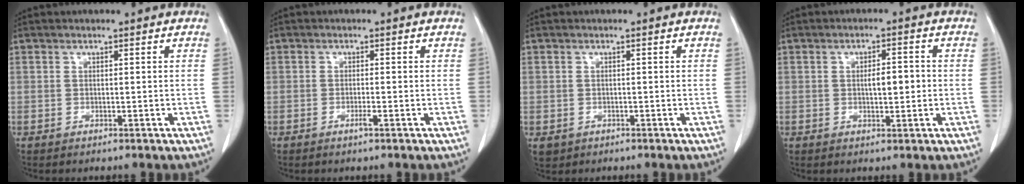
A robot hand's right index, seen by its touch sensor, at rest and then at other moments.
{"total": 1.2, "force": [-0.7, -0.1, 1.0], "torque": [-0.022, -0.001, -0.012]}
{"total": 2.0, "force": [-0.5, 1.9, 0.4], "torque": [-0.005, 0.002, 0.001]}
{"total": 5.0, "force": [-0.4, 1.1, 4.8], "torque": [-0.085, 0.006, -0.004]}